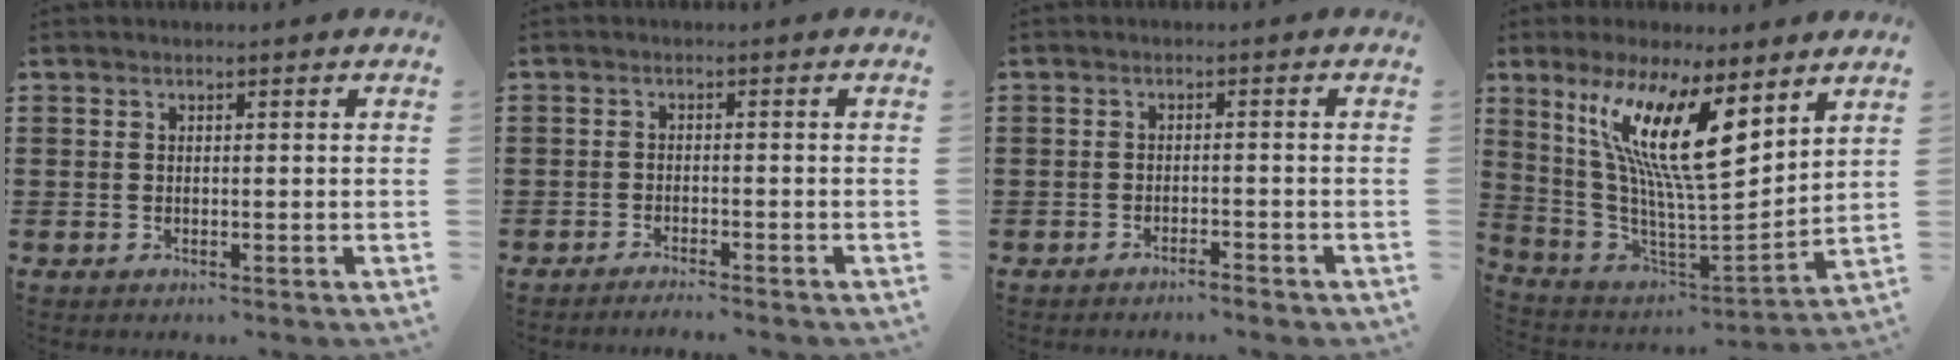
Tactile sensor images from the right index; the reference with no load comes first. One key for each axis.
{"total": 1.5, "fx": -1.5, "fy": -0.2, "fz": 0.2, "tx": -0.004, "ty": 0.003, "tz": -0.030}
{"total": 1.6, "fx": -1.5, "fy": -0.1, "fz": 0.5, "tx": -0.012, "ty": 0.002, "tz": -0.030}
{"total": 15.3, "fx": 7.3, "fy": 3.0, "fz": 13.1, "tx": -0.288, "ty": -0.035, "tz": 0.119}